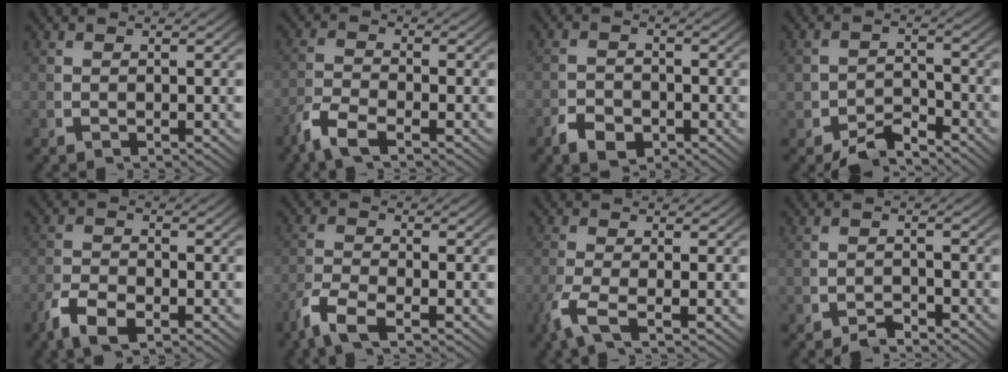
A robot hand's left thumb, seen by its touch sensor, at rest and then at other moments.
{"total": 3.2, "force": [-2.2, 1.1, 2.1], "torque": [-0.052, -0.008, -0.043]}
{"total": 3.2, "force": [-2.1, 2.0, 1.4], "torque": [-0.020, -0.014, -0.033]}
{"total": 3.9, "force": [-3.2, 1.8, 1.4], "torque": [-0.008, -0.018, -0.052]}
{"total": 3.4, "force": [-2.0, 1.7, 2.1], "torque": [-0.048, -0.012, -0.036]}
{"total": 3.6, "force": [-2.2, 1.3, 2.6], "torque": [-0.065, -0.011, -0.041]}
{"total": 3.3, "force": [-1.5, 1.0, 2.8], "torque": [-0.082, -0.016, -0.023]}
{"total": 2.1, "force": [-2.0, 0.4, 0.4], "torque": [0.001, -0.008, -0.035]}